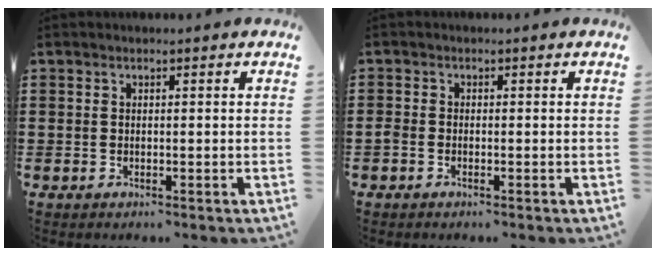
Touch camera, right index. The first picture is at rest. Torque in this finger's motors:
{"motor_torque": [0.01, 0.00, 0.01, 0.01]}